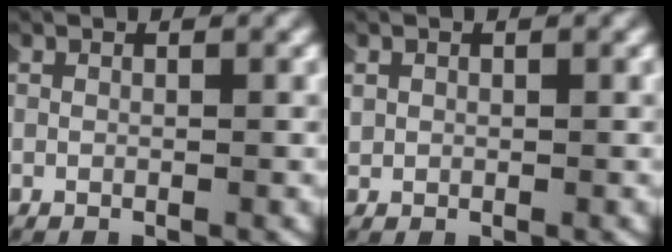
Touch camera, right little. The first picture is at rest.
{"total": 1.6, "force": [0.4, 1.5, 0.5], "torque": [-0.020, 0.005, 0.006]}